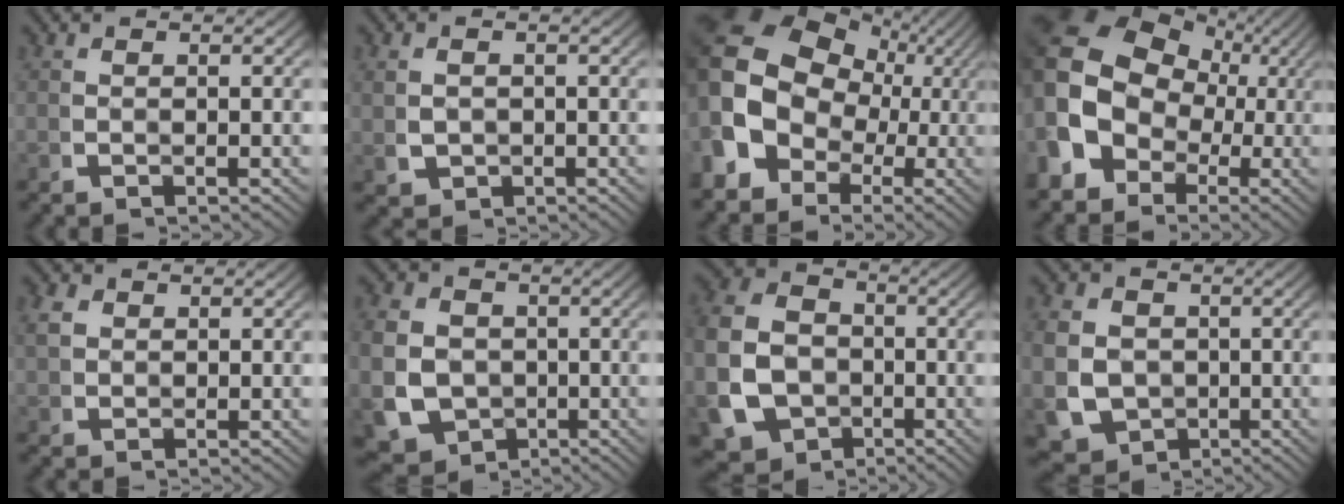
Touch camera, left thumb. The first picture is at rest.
{"total": 2.8, "force": [-0.1, 2.3, 1.5], "torque": [-0.040, -0.016, 0.011]}
{"total": 13.9, "force": [1.4, 10.4, 9.1], "torque": [-0.202, -0.023, 0.028]}
{"total": 12.6, "force": [1.1, 9.6, 8.1], "torque": [-0.184, -0.024, 0.024]}
{"total": 2.1, "force": [1.1, 1.5, 0.9], "torque": [-0.021, -0.003, 0.027]}
{"total": 11.6, "force": [-3.2, 10.1, 4.8], "torque": [-0.118, -0.057, -0.038]}
{"total": 14.4, "force": [-2.8, 12.3, 7.0], "torque": [-0.152, -0.052, -0.038]}
{"total": 10.4, "force": [-2.6, 9.0, 4.5], "torque": [-0.109, -0.055, -0.026]}